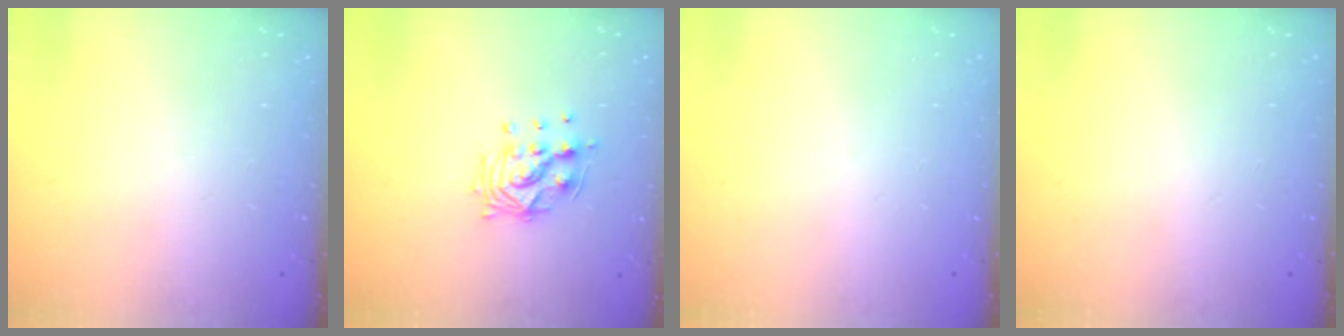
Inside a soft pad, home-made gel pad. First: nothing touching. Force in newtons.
{"total": 10.6, "press": 10.6, "slide": 0.5}
{"total": 0.0}
{"total": 0.0}